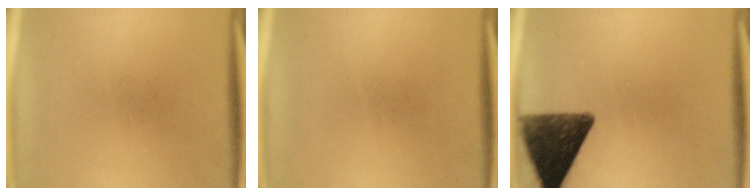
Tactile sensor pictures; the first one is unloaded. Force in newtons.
{"total": 0.0}
{"total": 12.2}